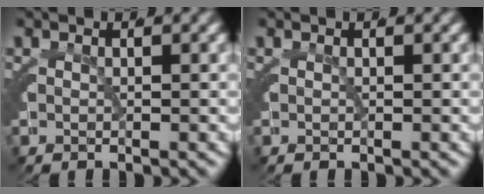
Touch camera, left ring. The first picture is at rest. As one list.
[{"total": 0.0}]